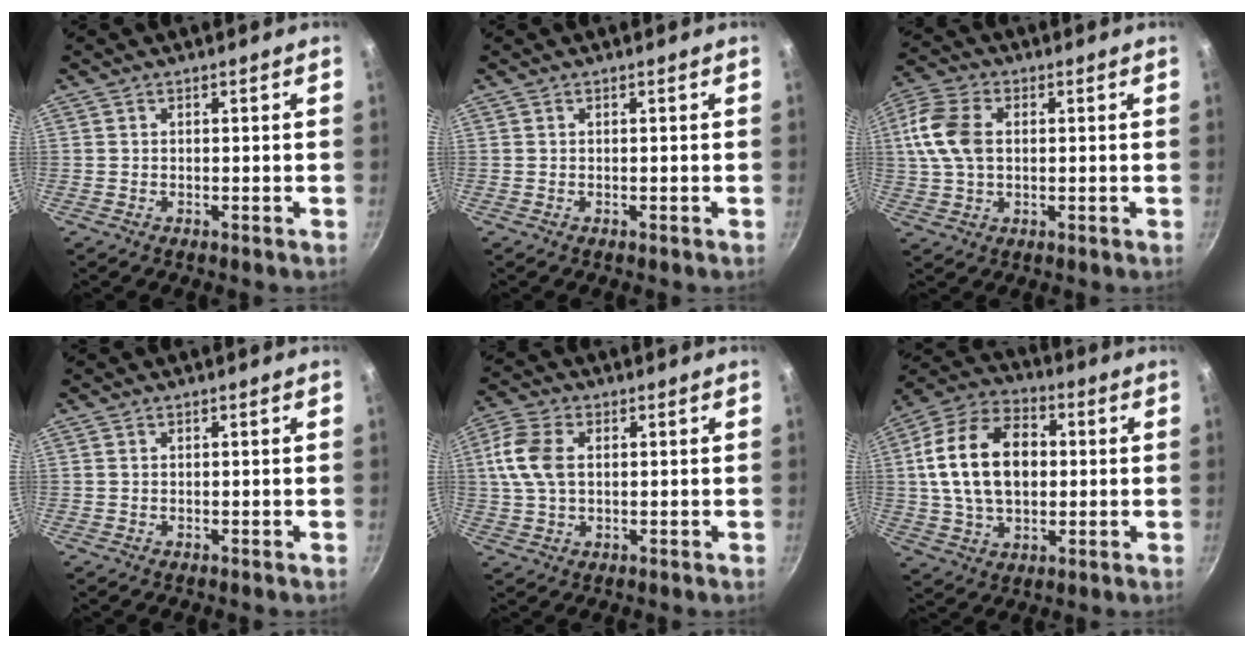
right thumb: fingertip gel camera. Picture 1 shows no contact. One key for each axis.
{"total": 0.0}
{"total": 10.7, "fx": 1.4, "fy": 7.1, "fz": 7.9, "tx": -0.158, "ty": 0.013, "tz": 0.019}
{"total": 0.0}
{"total": 8.7, "fx": 1.3, "fy": 5.6, "fz": 6.6, "tx": -0.134, "ty": 0.010, "tz": 0.020}
{"total": 18.2, "fx": 1.7, "fy": 12.2, "fz": 13.4, "tx": -0.214, "ty": 0.023, "tz": 0.020}